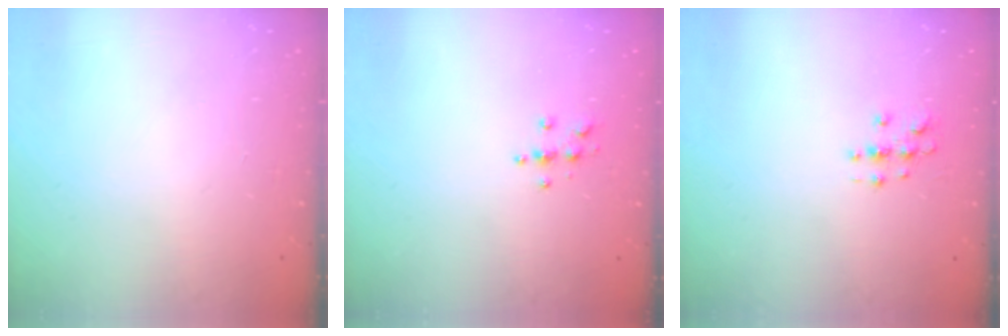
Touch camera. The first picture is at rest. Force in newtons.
{"total": 3.9, "press": 3.9, "slide": 0.4}
{"total": 2.8, "press": 2.8, "slide": 0.3}